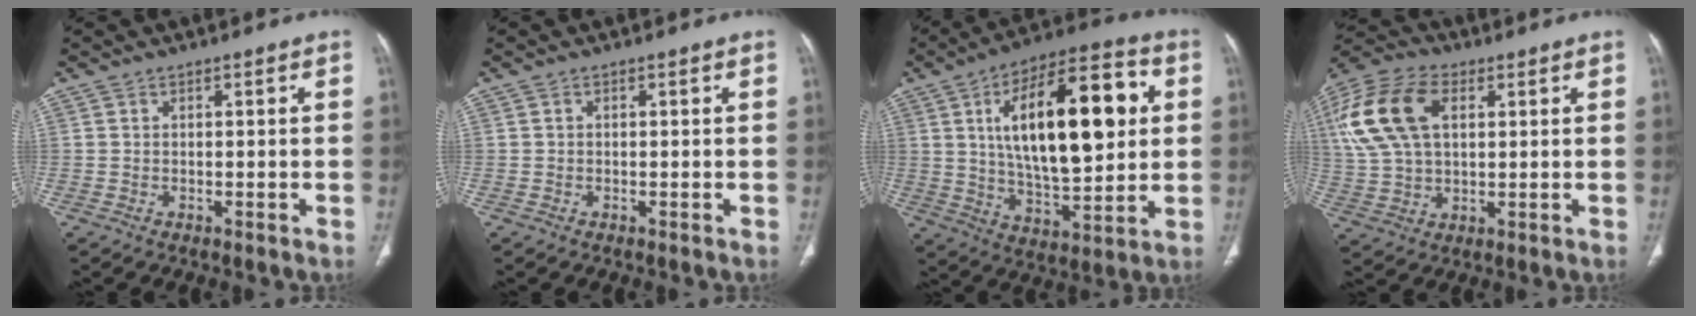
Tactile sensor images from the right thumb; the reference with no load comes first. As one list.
[{"total": 0.0}, {"total": 25.4, "force": [5.2, 10.8, 22.4], "torque": [-0.331, -0.002, 0.077]}, {"total": 17.5, "force": [5.0, 10.7, 12.9], "torque": [-0.271, 0.013, 0.092]}]